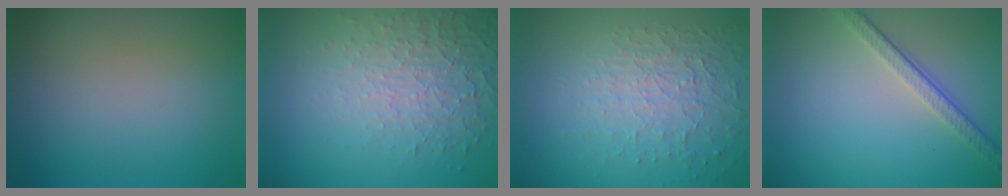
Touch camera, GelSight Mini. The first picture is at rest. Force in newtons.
{"total": 5.3, "press": 3.4, "slide": 4.1}
{"total": 5.3, "press": 3.4, "slide": 4.1}
{"total": 3.5, "press": 2.6, "slide": 2.4}